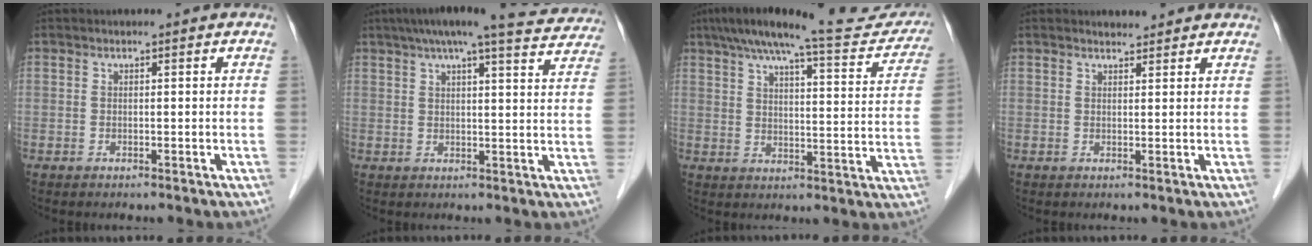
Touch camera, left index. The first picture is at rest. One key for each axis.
{"total": 19.0, "fx": 16.5, "fy": 2.3, "fz": 9.1, "tx": -0.132, "ty": 0.029, "tz": 0.203}
{"total": 20.3, "fx": 17.9, "fy": 3.0, "fz": 9.0, "tx": -0.132, "ty": -0.001, "tz": 0.227}
{"total": 2.5, "fx": 2.4, "fy": 0.8, "fz": 0.5, "tx": -0.012, "ty": 0.012, "tz": 0.033}